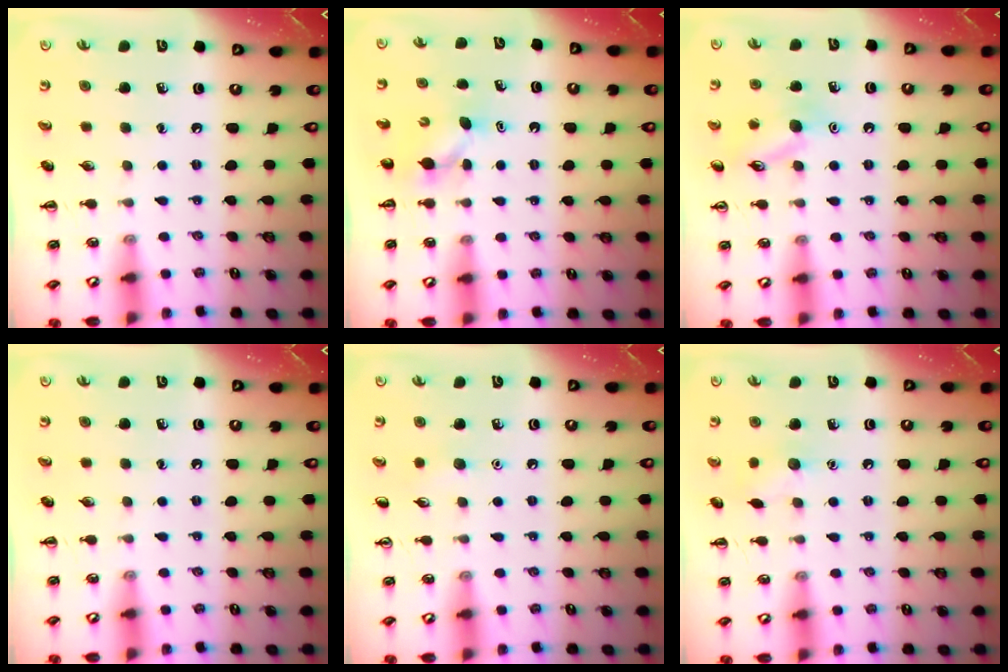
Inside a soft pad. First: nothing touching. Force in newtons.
{"total": 3.8, "press": 3.6, "slide": 1.2}
{"total": 10.6, "press": 10.5, "slide": 1.6}
{"total": 0.0}
{"total": 4.0, "press": 3.8, "slide": 1.2}
{"total": 6.9, "press": 6.8, "slide": 1.3}